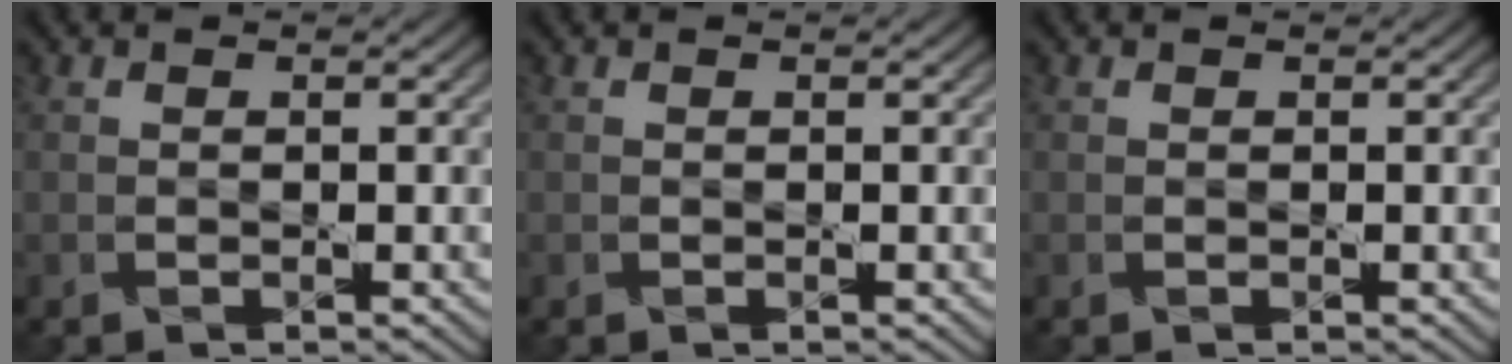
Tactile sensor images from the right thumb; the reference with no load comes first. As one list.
[{"total": 0.0}, {"total": 0.0}]